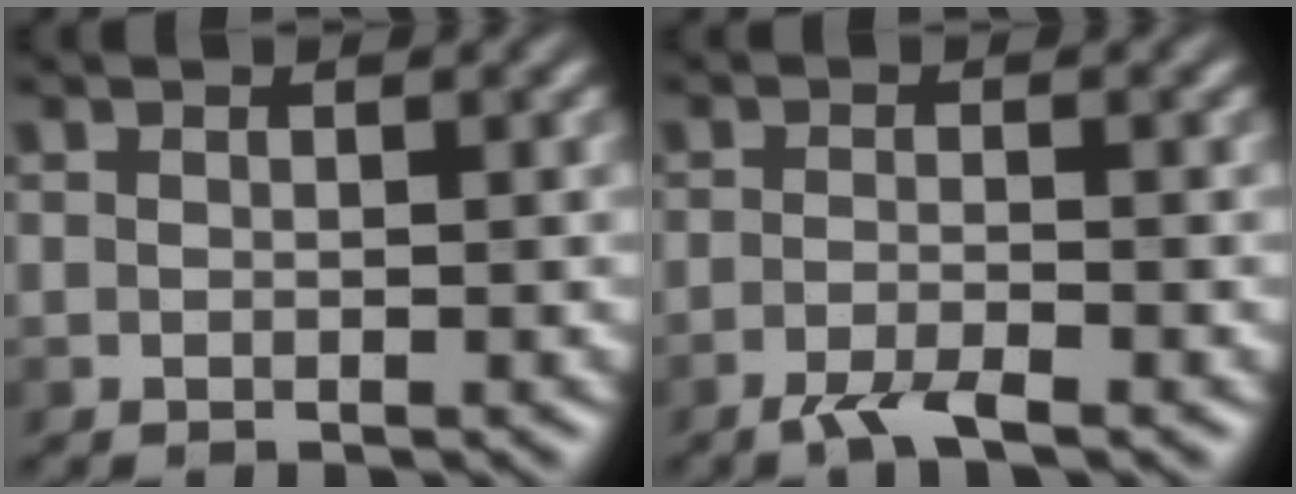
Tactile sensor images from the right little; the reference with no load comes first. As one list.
[{"total": 2.5, "force": [-1.7, 0.4, 1.8], "torque": [-0.035, -0.004, -0.039]}]